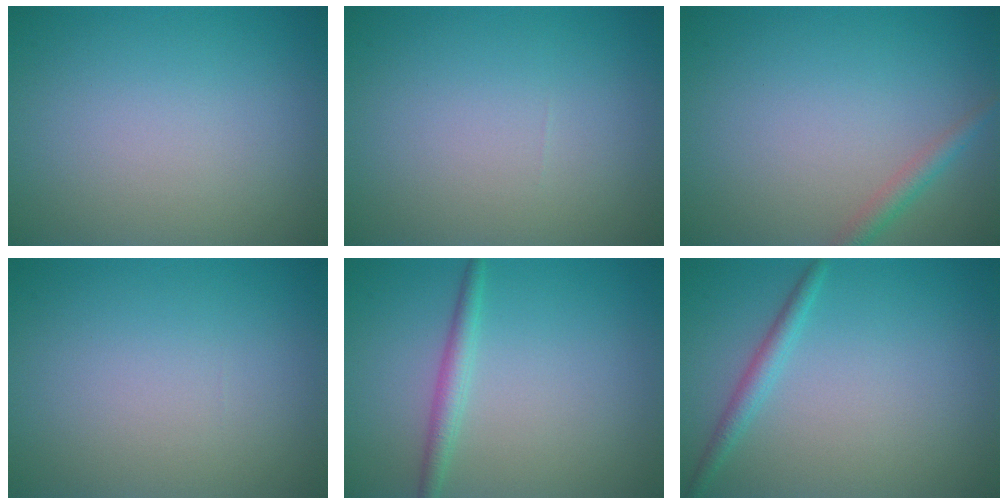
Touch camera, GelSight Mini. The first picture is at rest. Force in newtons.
{"total": 0.0}
{"total": 1.7, "press": 1.7, "slide": 0.1}
{"total": 0.0}
{"total": 1.9, "press": 1.9, "slide": 0.1}
{"total": 1.7, "press": 1.7, "slide": 0.1}